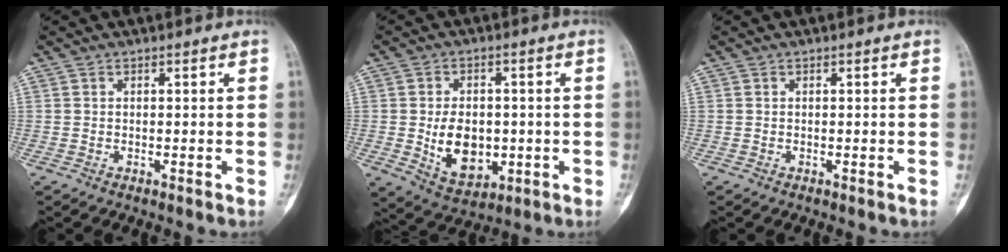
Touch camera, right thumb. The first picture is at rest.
{"total": 10.2, "force": [-1.1, 7.2, 7.2], "torque": [-0.088, -0.005, 0.000]}
{"total": 0.0}